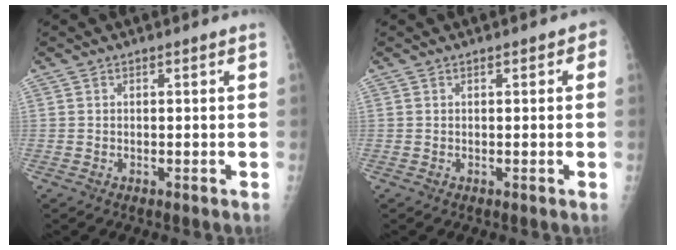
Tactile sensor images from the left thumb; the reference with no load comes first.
{"total": 1.3, "force": [0.4, 0.8, 1.0], "torque": [-0.002, 0.003, 0.001]}